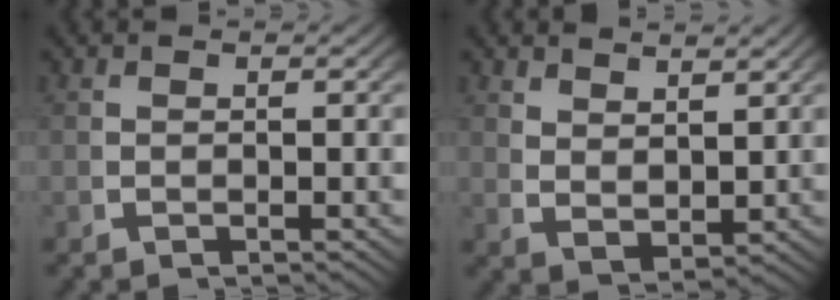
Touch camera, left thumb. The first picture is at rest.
{"total": 3.0, "force": [2.1, 1.4, 1.6], "torque": [-0.025, -0.013, 0.055]}